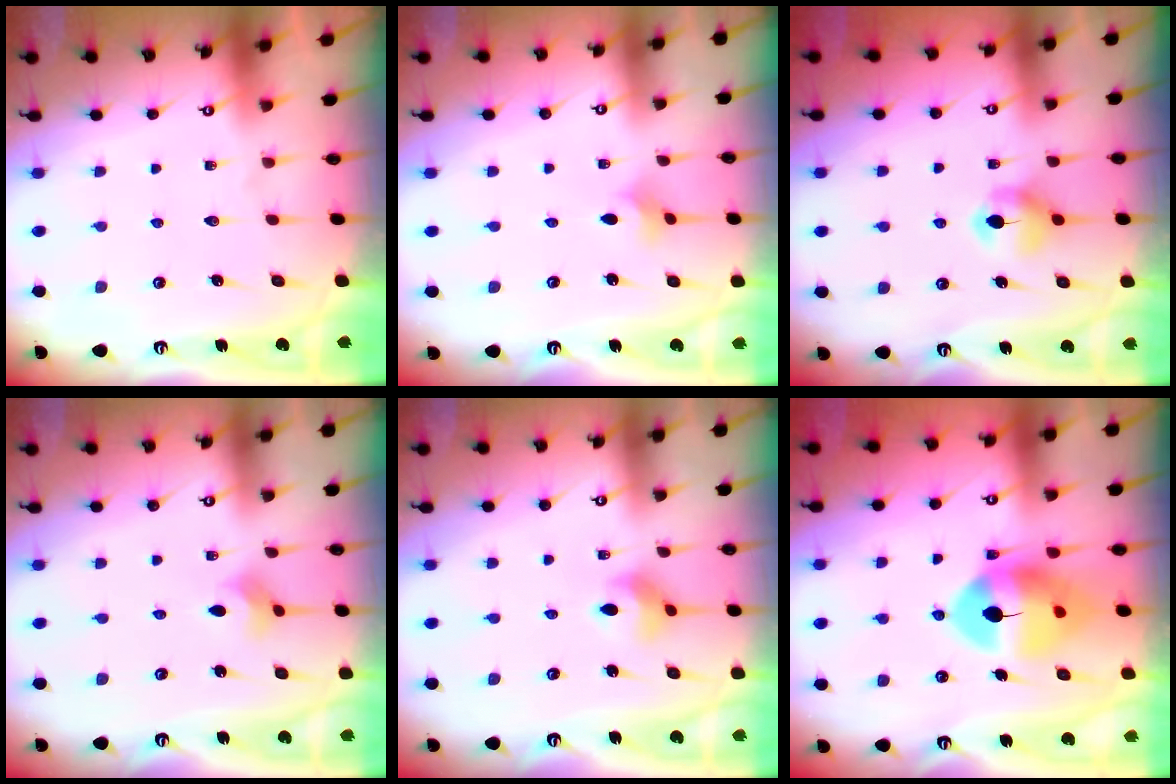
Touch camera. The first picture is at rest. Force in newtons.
{"total": 2.2, "press": 2.1, "slide": 0.6}
{"total": 5.8, "press": 5.7, "slide": 0.8}
{"total": 2.6, "press": 2.6, "slide": 0.5}
{"total": 5.1, "press": 5.1, "slide": 0.7}
{"total": 12.5, "press": 12.3, "slide": 2.1}